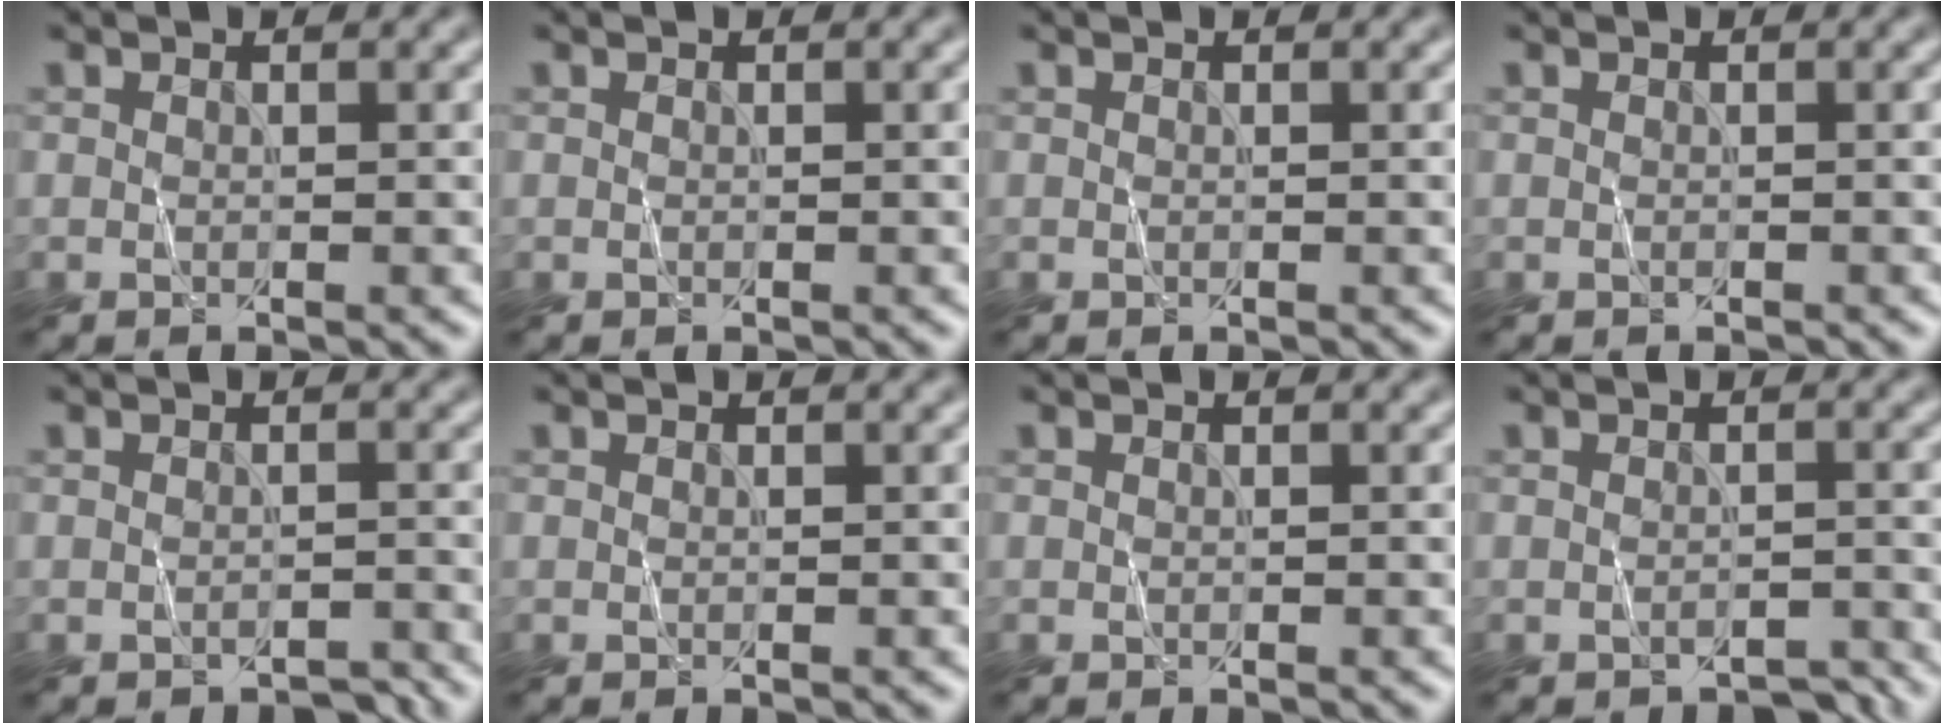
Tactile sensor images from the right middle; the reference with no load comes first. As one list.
[{"total": 0.0}, {"total": 0.0}, {"total": 0.0}, {"total": 1.1, "force": [-1.1, 0.1, 0.2], "torque": [-0.003, -0.003, -0.016]}, {"total": 0.0}, {"total": 0.0}, {"total": 1.5, "force": [-1.4, 0.3, 0.3], "torque": [-0.004, -0.002, -0.019]}]